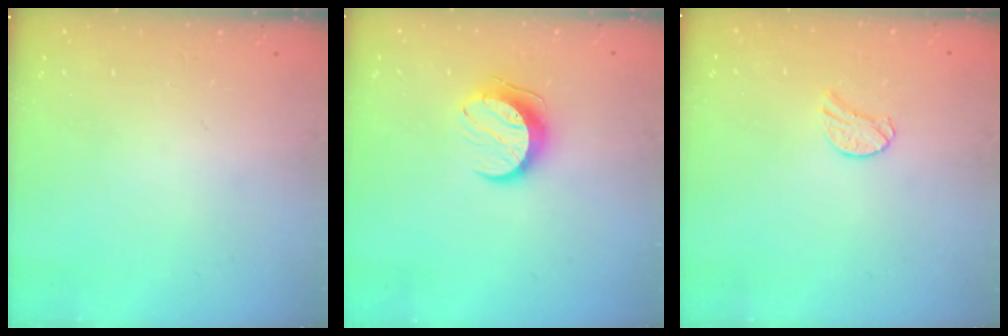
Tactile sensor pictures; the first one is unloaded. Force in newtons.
{"total": 9.7, "press": 9.7, "slide": 0.5}
{"total": 7.7, "press": 7.7, "slide": 0.2}